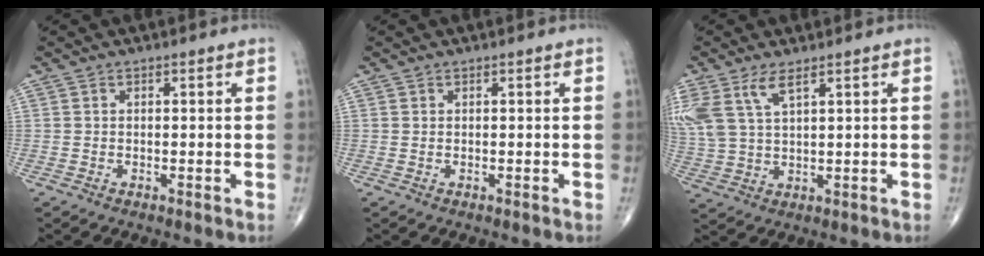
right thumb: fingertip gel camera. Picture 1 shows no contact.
{"total": 0.0}
{"total": 9.3, "force": [4.9, 3.9, 6.9], "torque": [-0.168, -0.007, 0.109]}